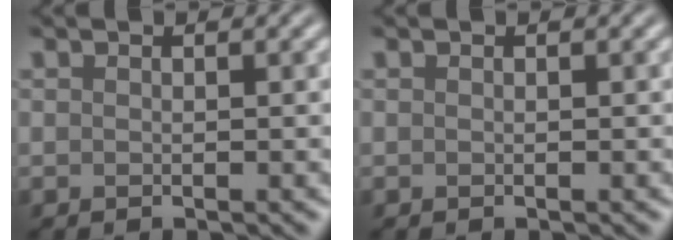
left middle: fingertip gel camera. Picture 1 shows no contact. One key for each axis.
{"total": 0.0}